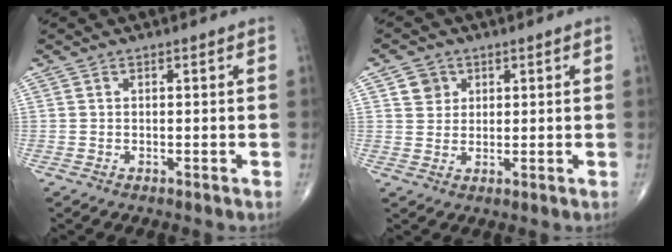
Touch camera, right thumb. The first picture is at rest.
{"total": 3.7, "force": [1.6, 3.3, 0.9], "torque": [0.004, -0.007, 0.025]}